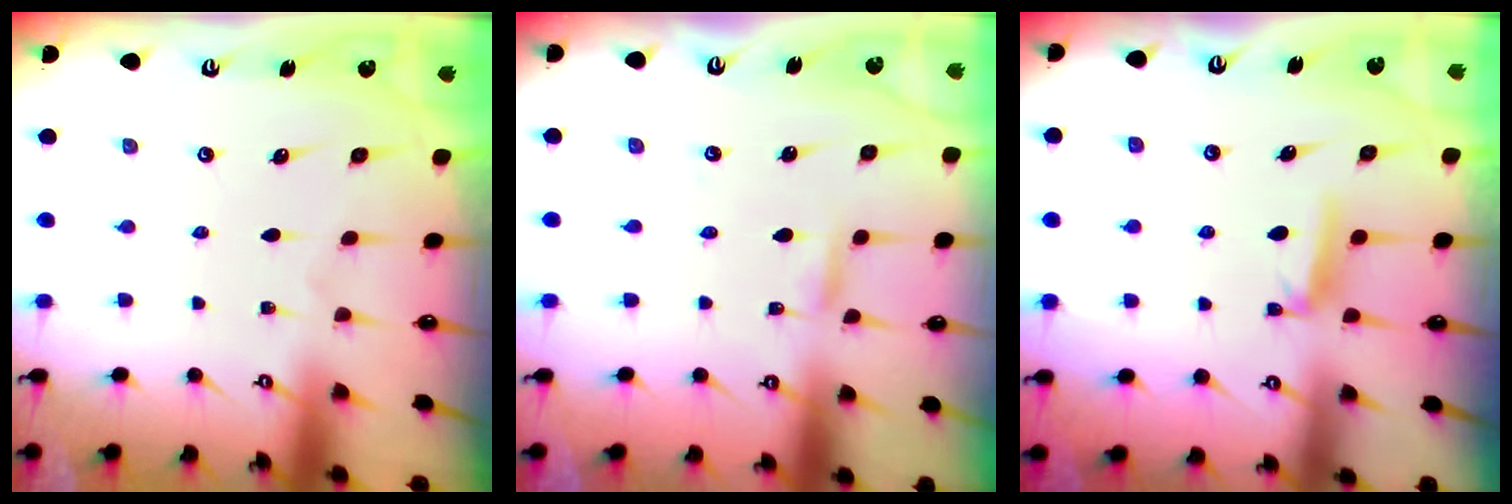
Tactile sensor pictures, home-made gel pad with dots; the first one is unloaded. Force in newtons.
{"total": 3.5, "press": 3.5, "slide": 0.4}
{"total": 4.9, "press": 4.9, "slide": 0.7}